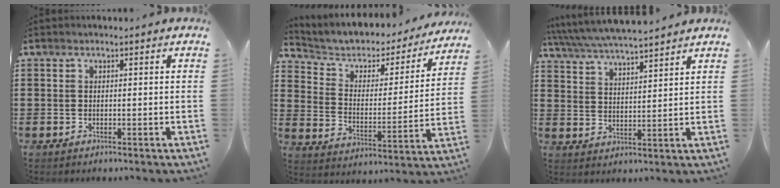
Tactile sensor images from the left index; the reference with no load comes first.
{"total": 4.1, "force": [3.2, 2.3, 1.3], "torque": [-0.049, -0.028, 0.046]}
{"total": 5.4, "force": [5.2, 0.1, 1.4], "torque": [-0.049, -0.026, 0.090]}